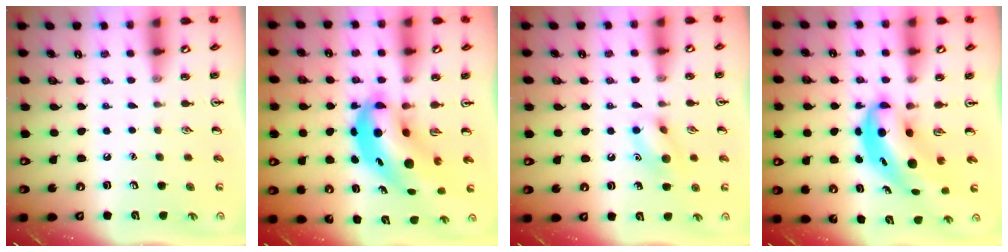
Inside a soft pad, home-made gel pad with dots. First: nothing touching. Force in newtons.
{"total": 9.6, "press": 9.2, "slide": 2.7}
{"total": 10.0, "press": 9.9, "slide": 0.8}
{"total": 6.5, "press": 6.2, "slide": 1.8}